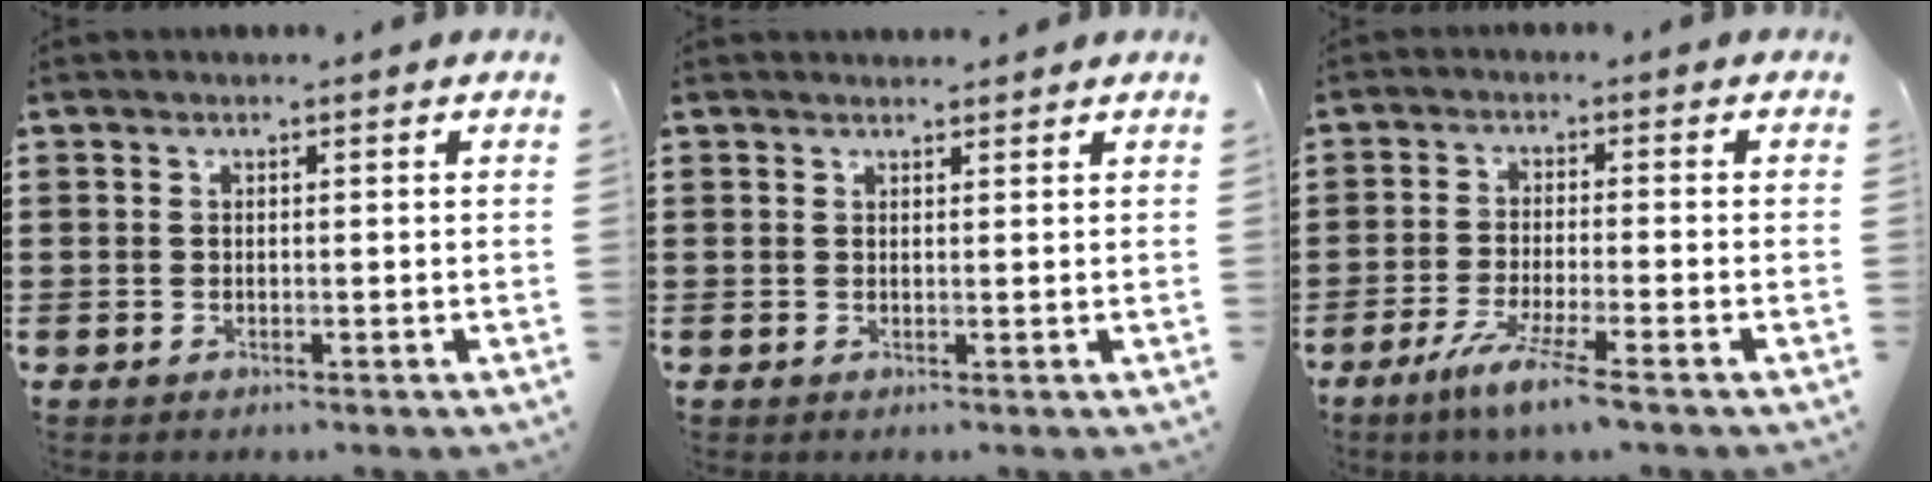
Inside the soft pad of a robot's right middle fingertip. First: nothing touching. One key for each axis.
{"total": 1.2, "fx": 1.2, "fy": 0.0, "fz": -0.1, "tx": 0.000, "ty": -0.002, "tz": 0.023}
{"total": 5.5, "fx": -3.9, "fy": -0.2, "fz": 3.9, "tx": -0.081, "ty": -0.014, "tz": -0.073}